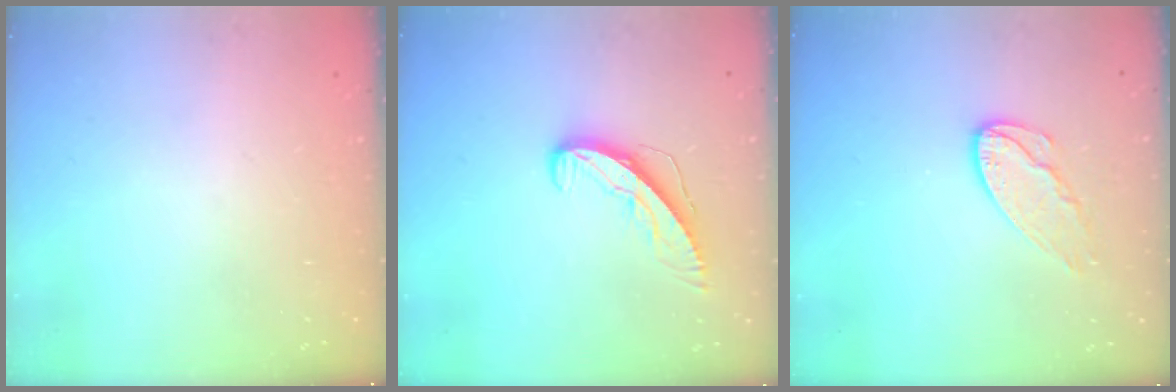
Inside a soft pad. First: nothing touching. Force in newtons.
{"total": 8.7, "press": 8.6, "slide": 0.4}
{"total": 8.3, "press": 8.3, "slide": 0.1}